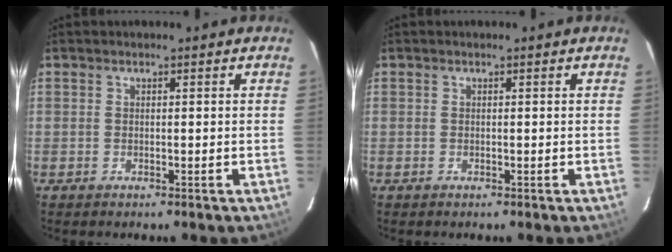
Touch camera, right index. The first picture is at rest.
{"total": 0.0}